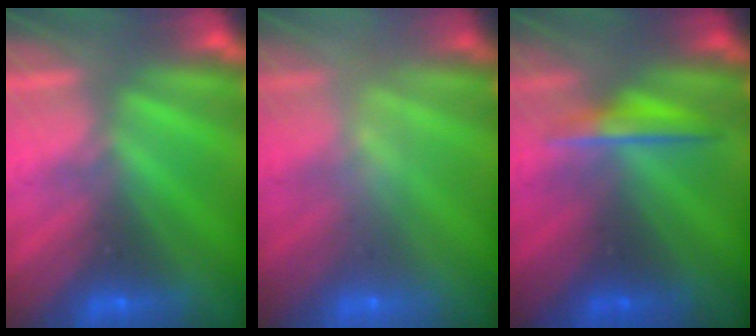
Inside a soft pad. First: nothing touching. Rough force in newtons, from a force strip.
{"total": 2.3}
{"total": 1.7}